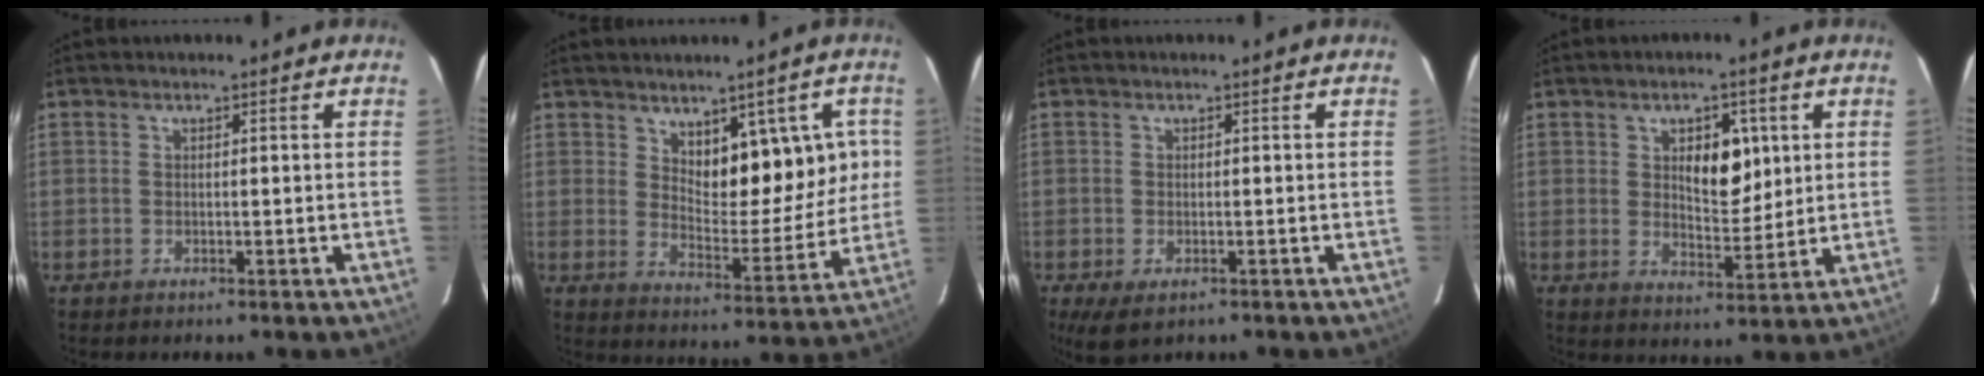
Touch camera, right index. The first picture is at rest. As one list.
[{"total": 10.6, "force": [3.6, 4.9, 8.7], "torque": [-0.105, 0.010, 0.063]}, {"total": 4.7, "force": [-2.8, 2.3, 3.0], "torque": [-0.057, -0.012, -0.040]}, {"total": 6.9, "force": [2.2, 3.4, 5.6], "torque": [-0.084, 0.003, 0.042]}]